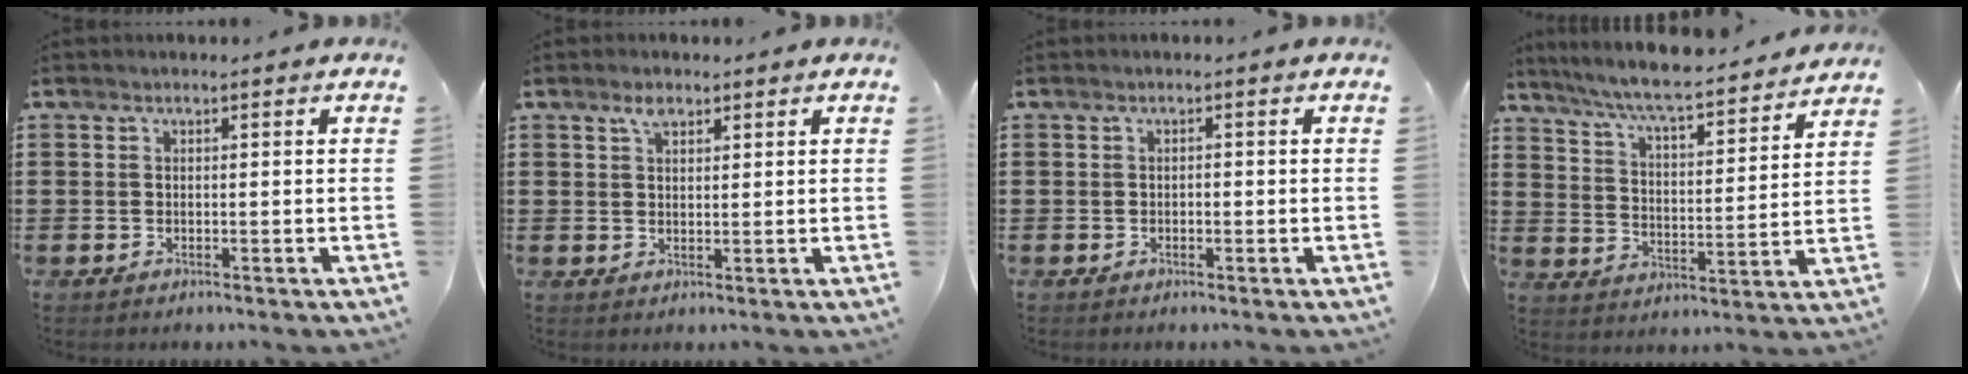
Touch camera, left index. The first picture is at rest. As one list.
[{"total": 2.4, "force": [1.7, 1.1, 1.3], "torque": [-0.022, -0.001, 0.030]}, {"total": 0.6, "force": [-0.4, 0.3, 0.4], "torque": [-0.010, -0.002, -0.007]}, {"total": 7.1, "force": [6.4, 0.1, 3.2], "torque": [-0.078, -0.044, 0.104]}]